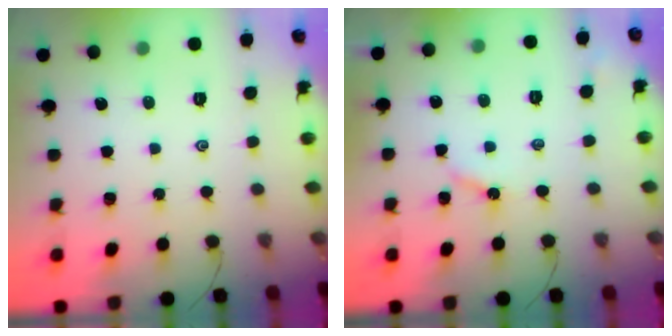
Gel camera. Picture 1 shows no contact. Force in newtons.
{"total": 3.6, "press": 3.6, "slide": 0.3}